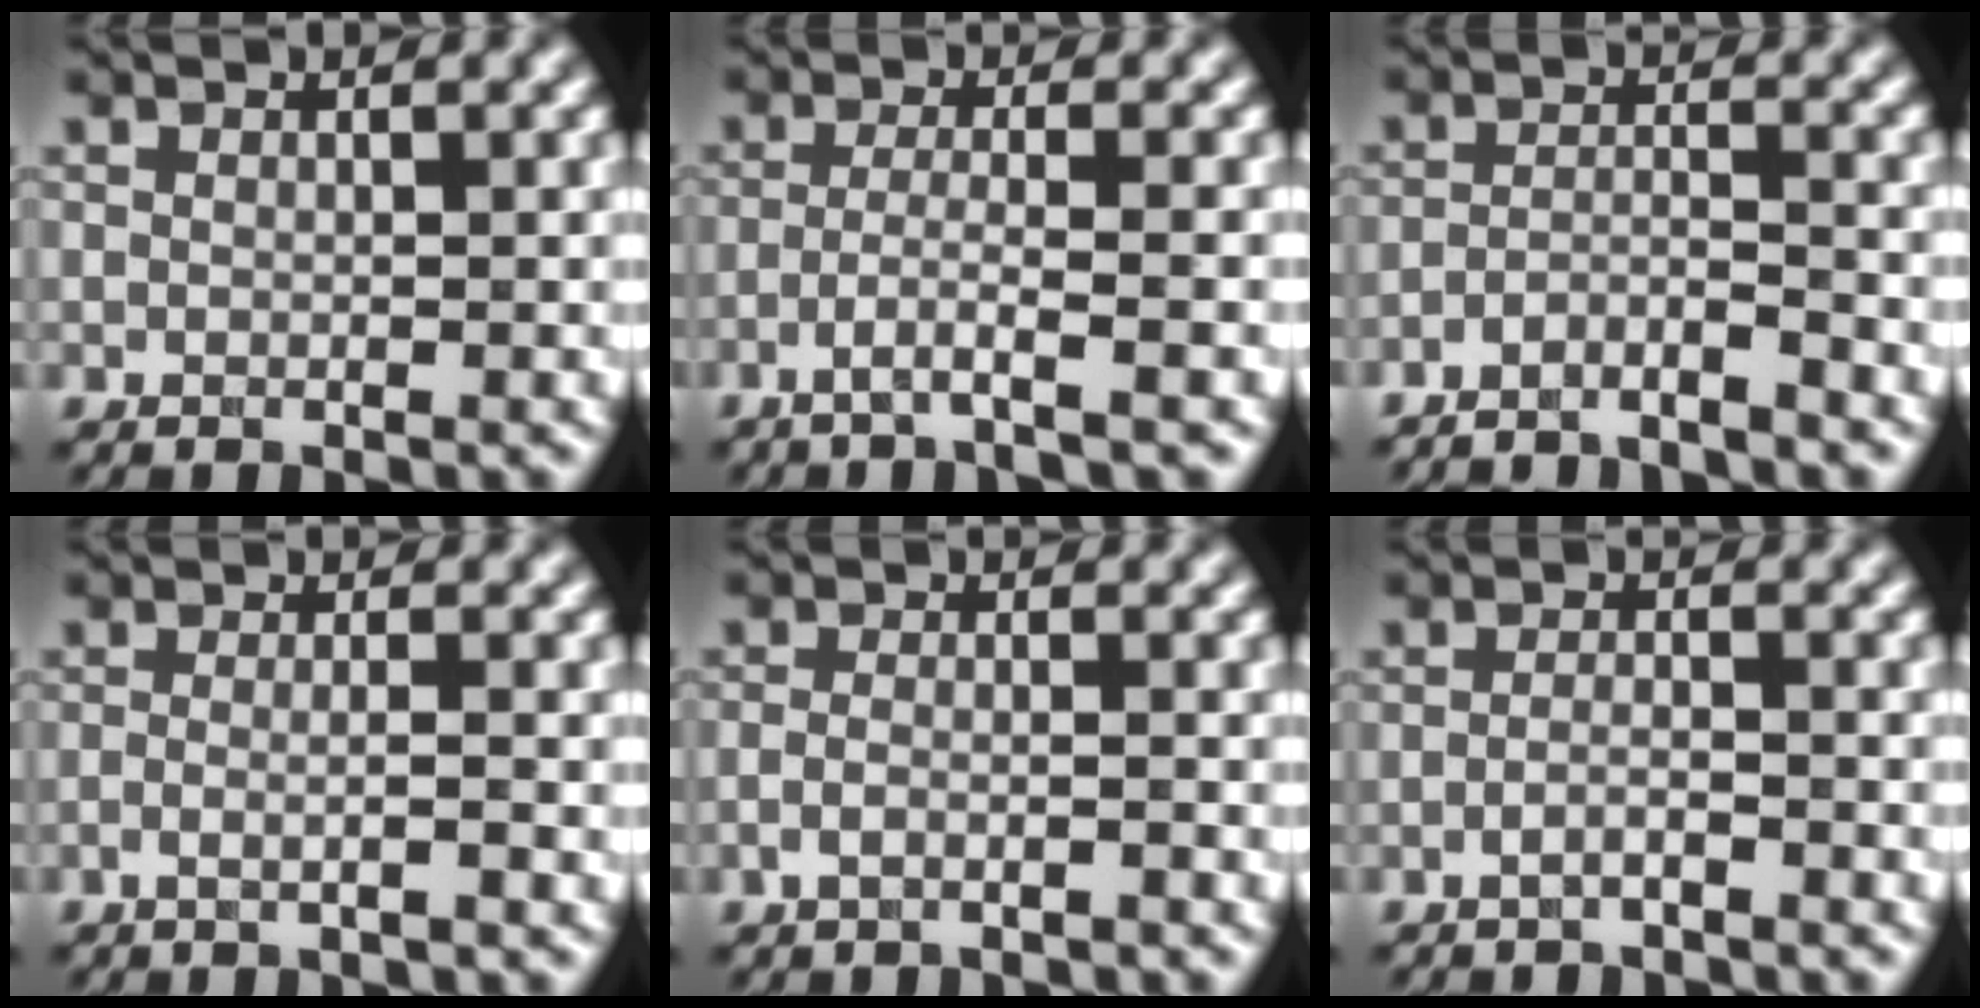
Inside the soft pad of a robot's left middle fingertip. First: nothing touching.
{"total": 3.1, "force": [-1.7, 0.3, 2.6], "torque": [-0.041, 0.002, -0.048]}
{"total": 3.4, "force": [-3.1, 0.3, 1.5], "torque": [-0.021, -0.001, -0.061]}
{"total": 2.2, "force": [-0.5, 0.7, 2.0], "torque": [-0.017, 0.000, -0.024]}
{"total": 1.6, "force": [-1.2, 0.4, 1.0], "torque": [-0.021, -0.003, -0.028]}
{"total": 1.4, "force": [-1.1, 0.3, 0.9], "torque": [-0.015, 0.000, -0.025]}